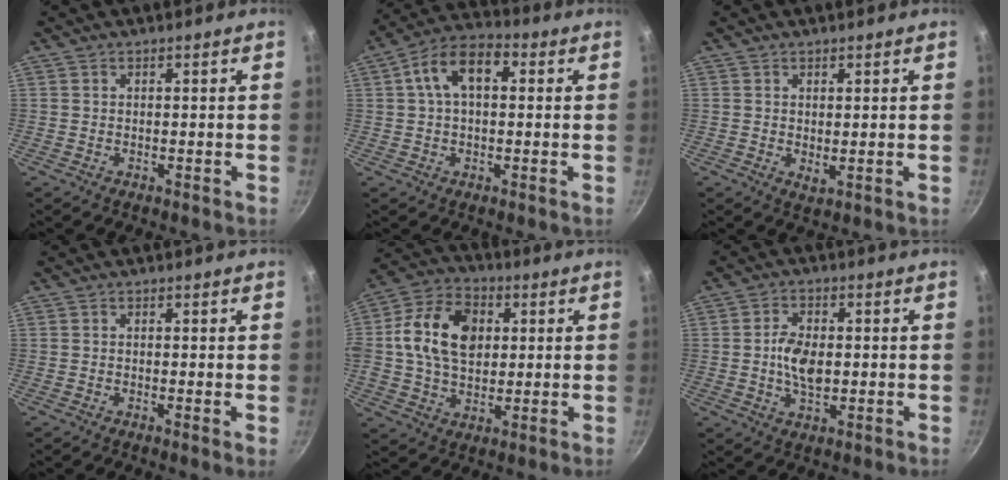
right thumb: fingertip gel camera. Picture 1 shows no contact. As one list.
[{"total": 10.5, "force": [2.1, 6.2, 8.2], "torque": [-0.128, 0.031, 0.022]}, {"total": 1.9, "force": [0.8, 0.9, 1.4], "torque": [-0.020, -0.015, 0.011]}, {"total": 0.9, "force": [-0.2, 0.0, 0.8], "torque": [-0.012, -0.003, -0.008]}, {"total": 15.7, "force": [2.4, 11.1, 10.8], "torque": [-0.176, 0.014, 0.027]}, {"total": 7.1, "force": [-0.3, 4.1, 5.8], "torque": [-0.098, 0.004, -0.008]}]